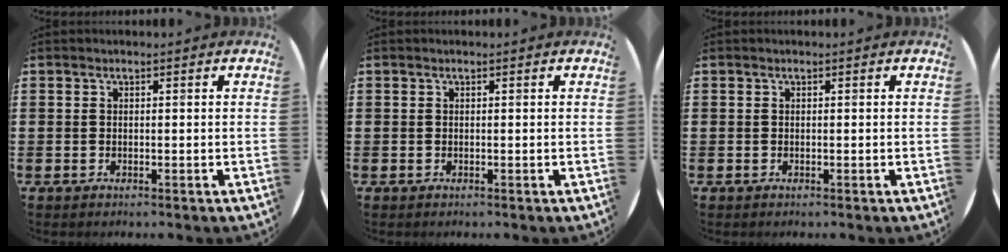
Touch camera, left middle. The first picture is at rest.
{"total": 0.0}
{"total": 0.0}